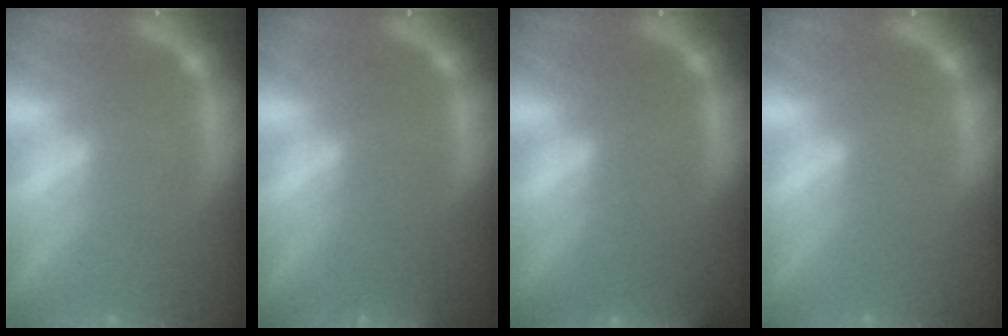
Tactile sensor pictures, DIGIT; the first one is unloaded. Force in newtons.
{"total": 1.9}
{"total": 9.5}
{"total": 0.0}